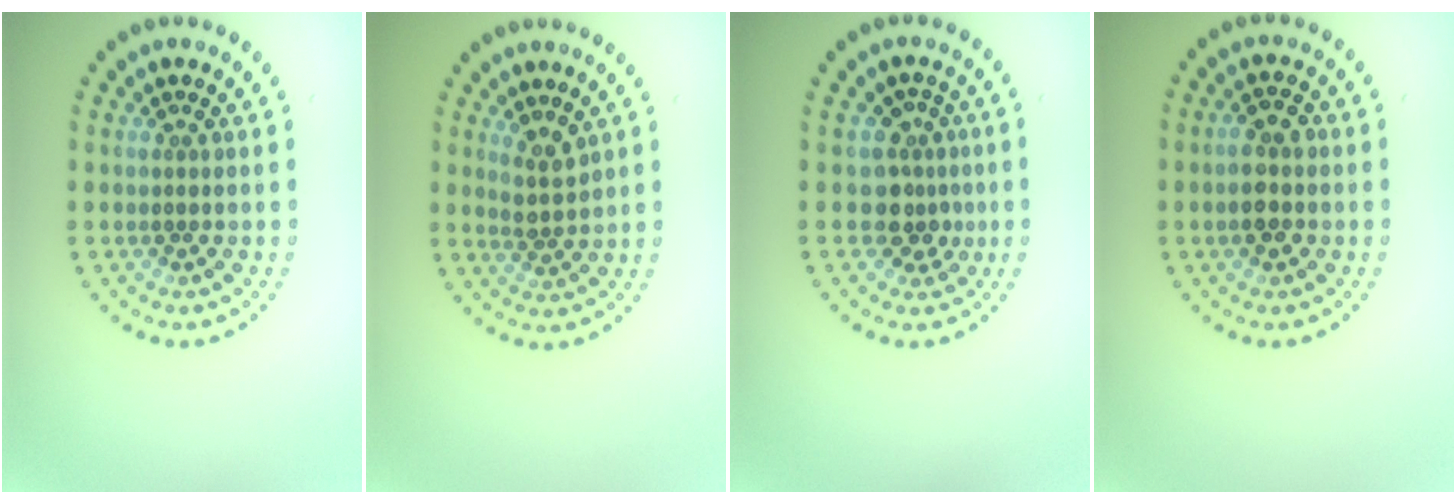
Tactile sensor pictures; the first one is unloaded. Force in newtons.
{"total": 1.9, "press": 1.5, "slide": 1.1}
{"total": 2.8, "press": 2.1, "slide": 1.8}
{"total": 2.6, "press": 2.6, "slide": 0.1}